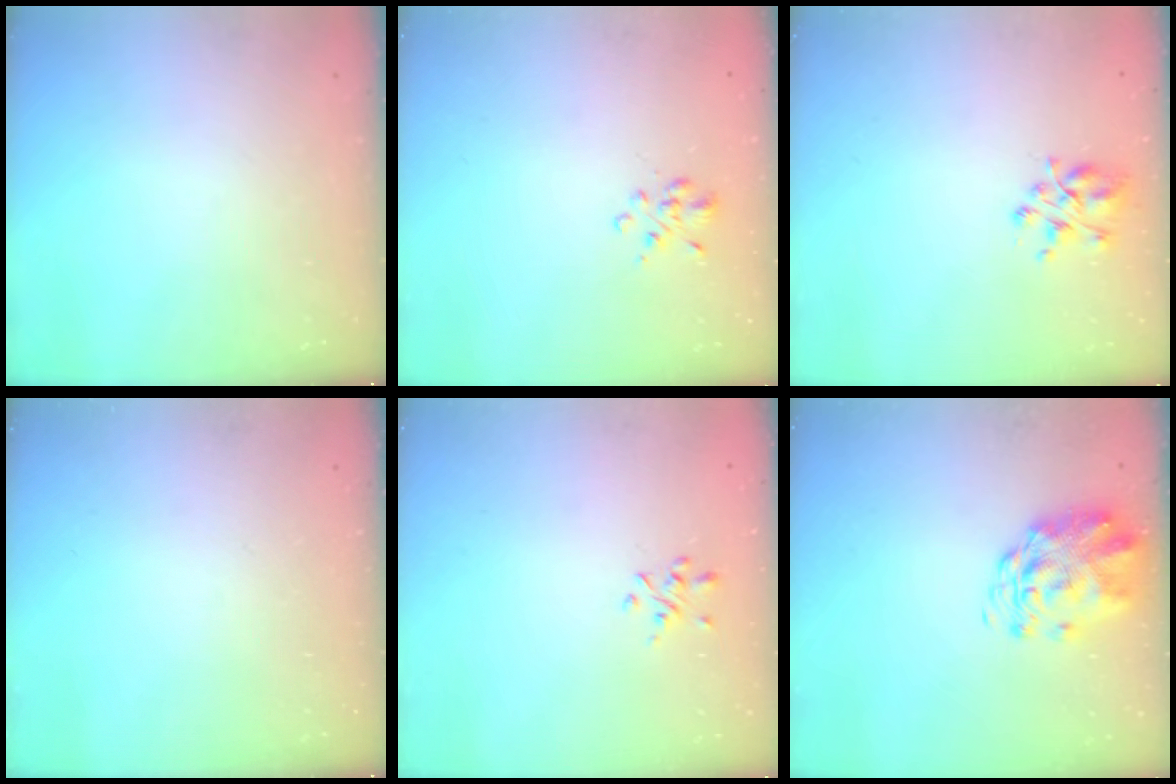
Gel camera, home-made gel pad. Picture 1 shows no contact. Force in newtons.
{"total": 1.9, "press": 1.7, "slide": 0.8}
{"total": 5.3, "press": 5.2, "slide": 1.2}
{"total": 0.0}
{"total": 1.8, "press": 1.6, "slide": 0.7}
{"total": 3.4, "press": 3.2, "slide": 1.0}